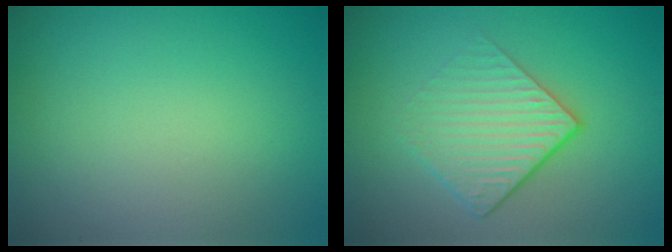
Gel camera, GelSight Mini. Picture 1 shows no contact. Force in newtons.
{"total": 4.4, "press": 2.9, "slide": 3.3}